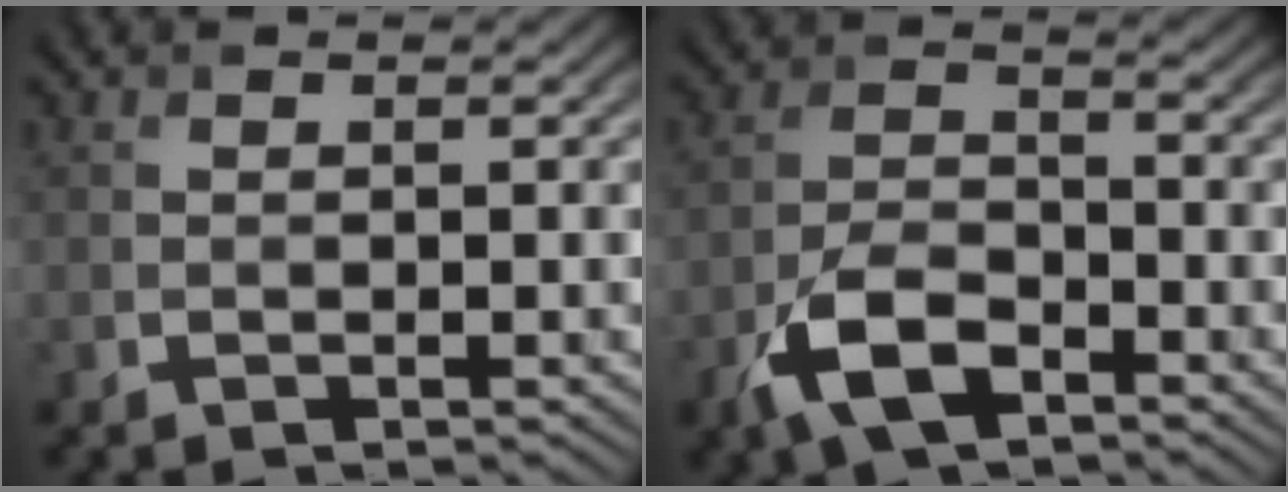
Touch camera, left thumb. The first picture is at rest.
{"total": 7.1, "force": [-4.1, 3.4, 4.7], "torque": [-0.099, -0.002, -0.091]}